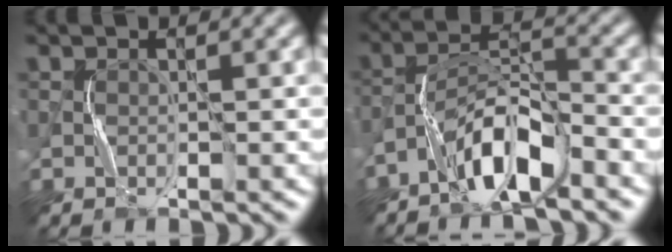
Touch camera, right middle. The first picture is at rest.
{"total": 5.6, "force": [-3.9, 1.4, 3.8], "torque": [-0.071, 0.009, -0.077]}